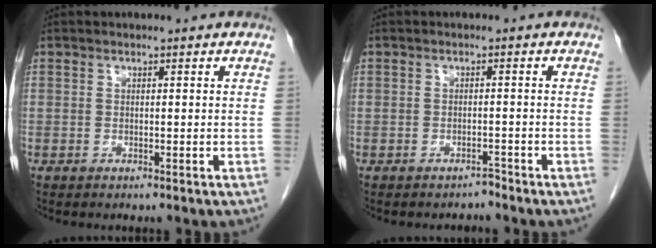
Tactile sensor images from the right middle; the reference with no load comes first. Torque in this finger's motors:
{"motor_torque": [-0.48, 0.16, -0.22, -0.04]}